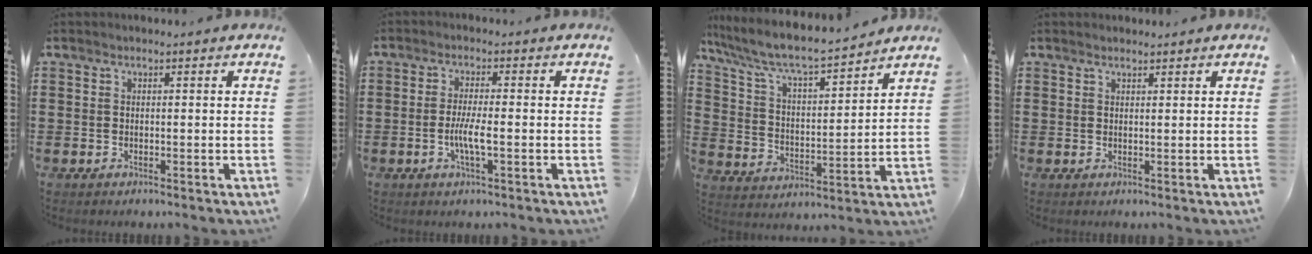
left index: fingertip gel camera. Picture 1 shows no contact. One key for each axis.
{"total": 4.2, "fx": -1.0, "fy": 0.6, "fz": 4.1, "tx": -0.078, "ty": -0.004, "tz": -0.020}
{"total": 6.9, "fx": 6.0, "fy": 0.9, "fz": 3.3, "tx": -0.091, "ty": -0.038, "tz": 0.097}
{"total": 1.0, "fx": 0.9, "fy": 0.1, "fz": 0.3, "tx": -0.007, "ty": 0.000, "tz": 0.017}